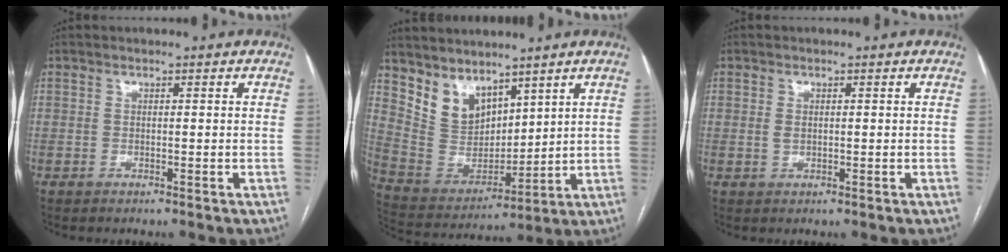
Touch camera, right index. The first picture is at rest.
{"total": 9.5, "force": [7.0, 5.5, 3.5], "torque": [-0.083, 0.014, 0.162]}
{"total": 1.2, "force": [0.1, 0.7, 0.9], "torque": [-0.018, 0.000, 0.003]}